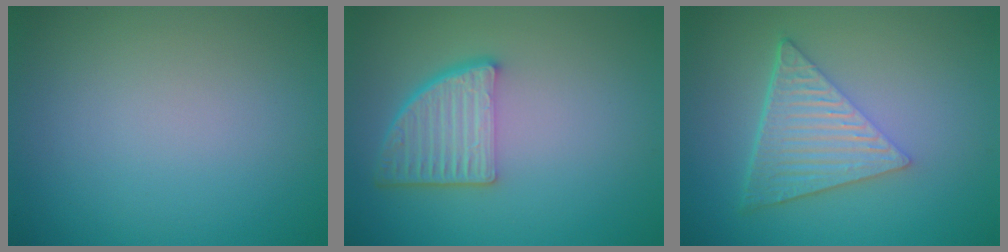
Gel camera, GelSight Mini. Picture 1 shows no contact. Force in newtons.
{"total": 5.0, "press": 3.7, "slide": 3.4}
{"total": 6.3, "press": 4.2, "slide": 4.7}